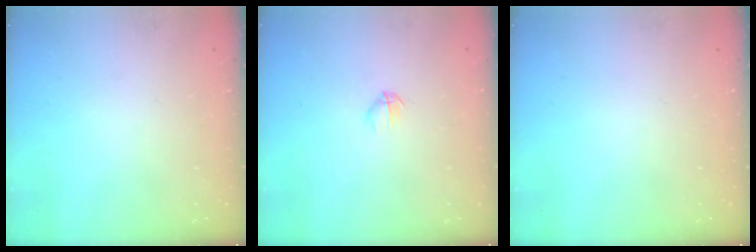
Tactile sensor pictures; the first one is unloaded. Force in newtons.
{"total": 2.7, "press": 2.6, "slide": 0.8}
{"total": 0.0}